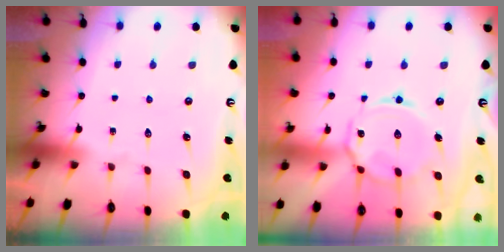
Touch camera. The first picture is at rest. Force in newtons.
{"total": 11.4, "press": 11.4, "slide": 1.0}